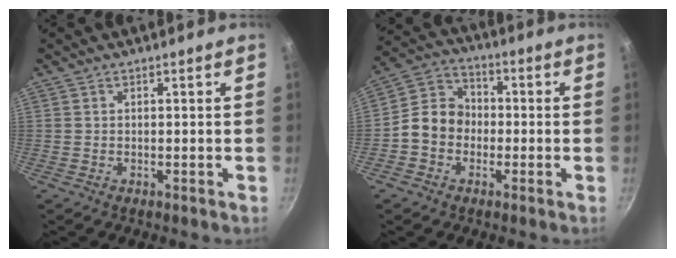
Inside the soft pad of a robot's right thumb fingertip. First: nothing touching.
{"total": 8.8, "force": [-1.8, 7.4, 4.5], "torque": [-0.051, 0.030, -0.052]}